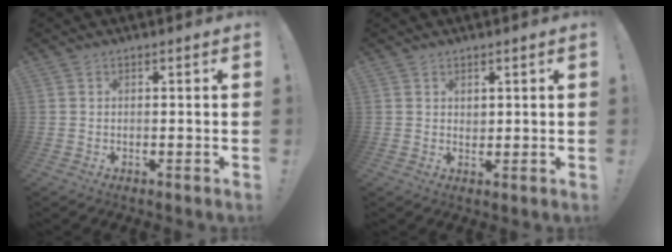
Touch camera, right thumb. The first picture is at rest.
{"total": 1.6, "force": [1.1, 1.1, 0.4], "torque": [-0.003, -0.006, 0.018]}